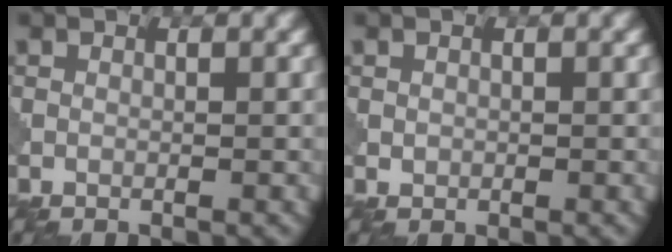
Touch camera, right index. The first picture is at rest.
{"total": 0.7, "force": [0.1, 0.6, -0.1], "torque": [-0.008, -0.002, 0.012]}